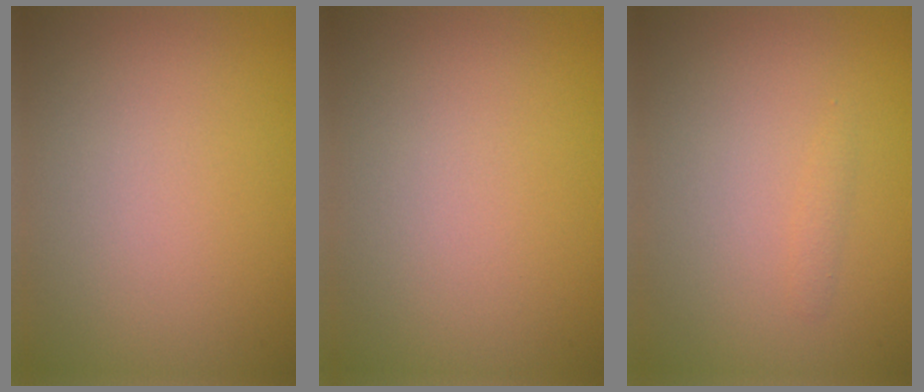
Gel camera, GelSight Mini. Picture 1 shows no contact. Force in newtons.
{"total": 0.0}
{"total": 0.6, "press": 0.6, "slide": 0.0}